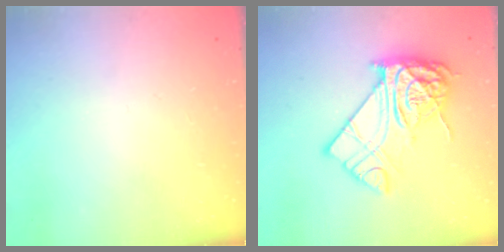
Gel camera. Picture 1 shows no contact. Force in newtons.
{"total": 17.2, "press": 17.2, "slide": 1.3}